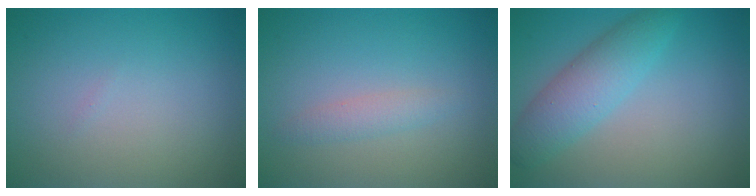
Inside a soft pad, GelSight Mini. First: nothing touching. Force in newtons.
{"total": 1.4, "press": 1.4, "slide": 0.0}
{"total": 4.2, "press": 4.2, "slide": 0.1}